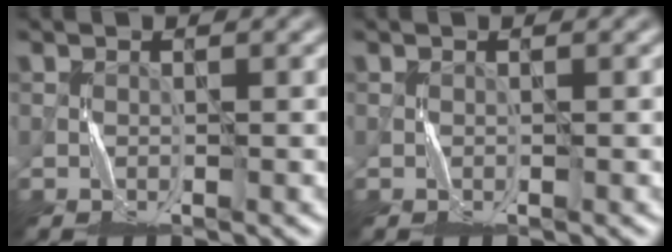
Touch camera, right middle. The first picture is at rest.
{"total": 0.0}